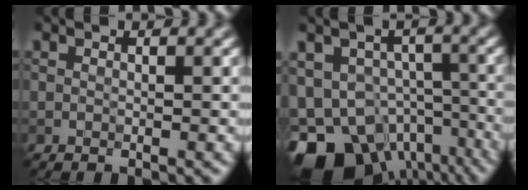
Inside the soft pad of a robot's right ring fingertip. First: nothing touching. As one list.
[{"total": 13.3, "force": [-8.0, 8.5, 6.4], "torque": [-0.117, -0.034, -0.108]}]